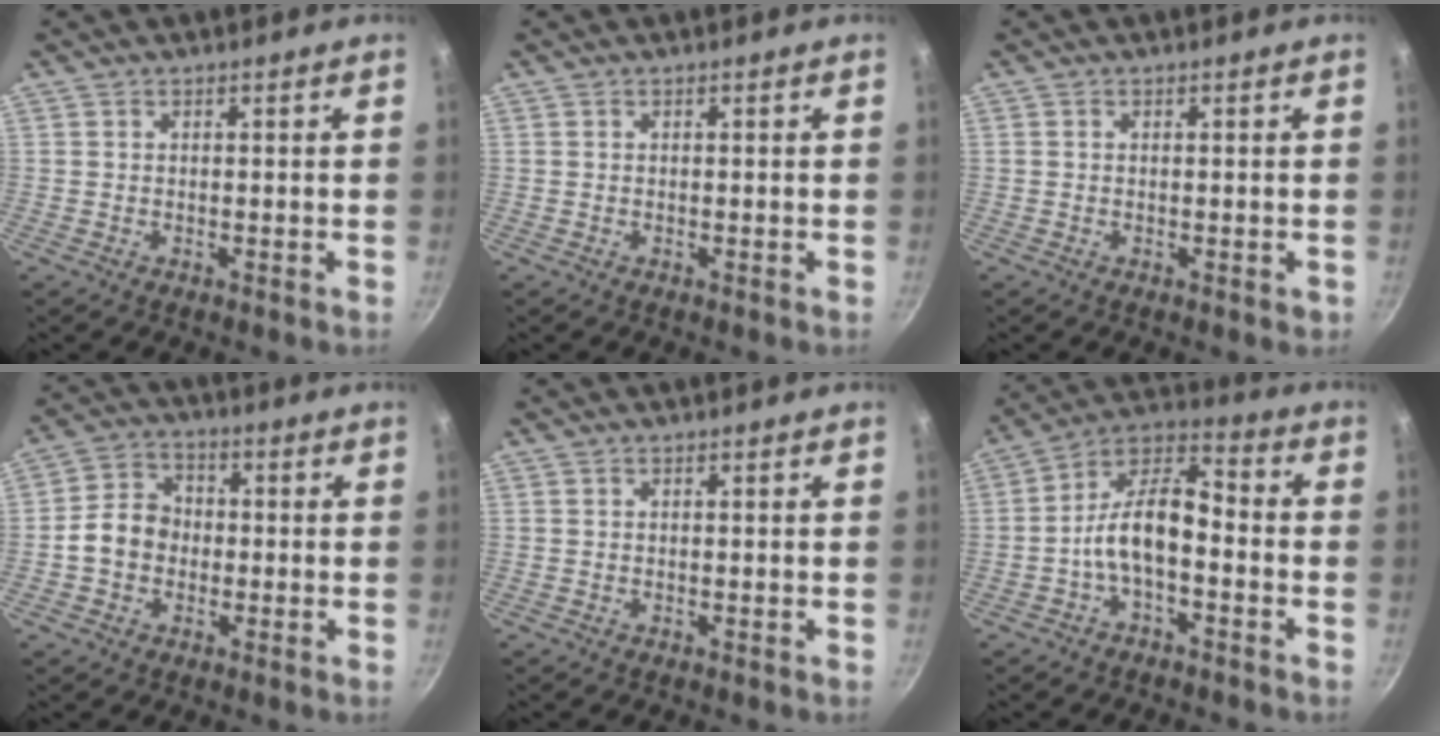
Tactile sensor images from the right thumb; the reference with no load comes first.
{"total": 0.0}
{"total": 0.8, "force": [-0.1, 0.5, 0.6], "torque": [-0.006, 0.001, -0.001]}
{"total": 7.9, "force": [-1.1, 6.6, 4.3], "torque": [-0.046, 0.024, -0.034]}
{"total": 0.0}
{"total": 11.4, "force": [-3.1, 5.6, 9.4], "torque": [-0.157, 0.054, -0.070]}